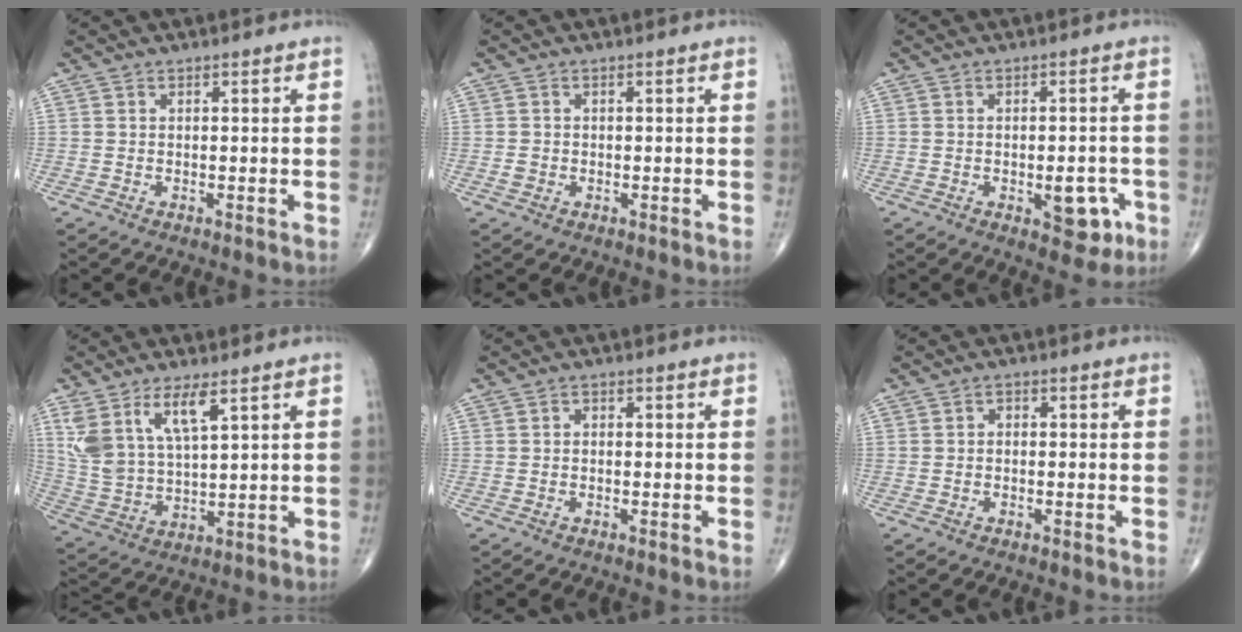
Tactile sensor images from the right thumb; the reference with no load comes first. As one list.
[{"total": 1.3, "force": [-0.3, 1.2, 0.5], "torque": [-0.007, 0.004, -0.004]}, {"total": 6.7, "force": [-2.3, 3.4, 5.3], "torque": [-0.046, 0.010, -0.020]}, {"total": 10.7, "force": [5.5, 3.9, 8.2], "torque": [-0.172, -0.022, 0.121]}, {"total": 1.0, "force": [-0.3, 0.8, 0.6], "torque": [-0.003, 0.005, -0.010]}, {"total": 1.3, "force": [-0.3, 1.0, 0.8], "torque": [-0.005, 0.007, -0.012]}]